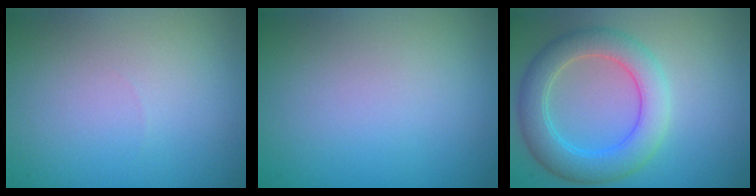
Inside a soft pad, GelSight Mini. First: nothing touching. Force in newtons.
{"total": 0.0}
{"total": 5.4, "press": 5.4, "slide": 0.1}